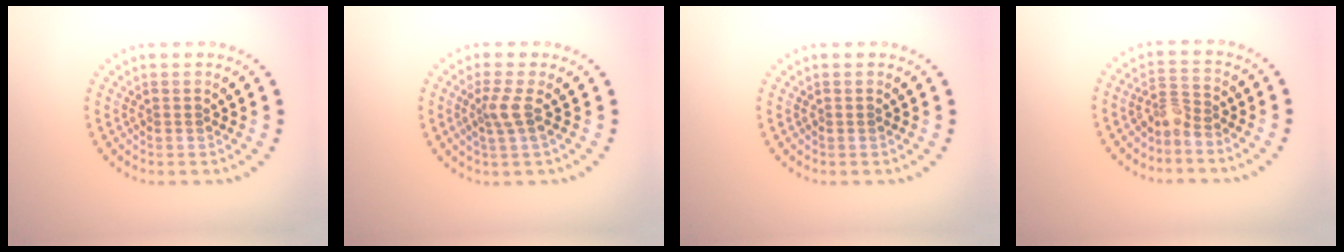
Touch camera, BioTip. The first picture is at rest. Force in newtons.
{"total": 2.0, "press": 1.3, "slide": 1.5}
{"total": 0.0}
{"total": 2.1, "press": 1.5, "slide": 1.4}